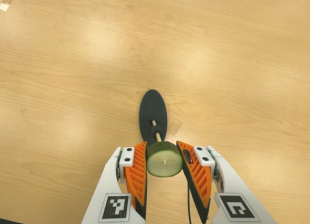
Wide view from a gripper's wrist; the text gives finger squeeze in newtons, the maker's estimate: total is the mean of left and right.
{"total": 10.3, "left": 9.8, "right": 10.7}